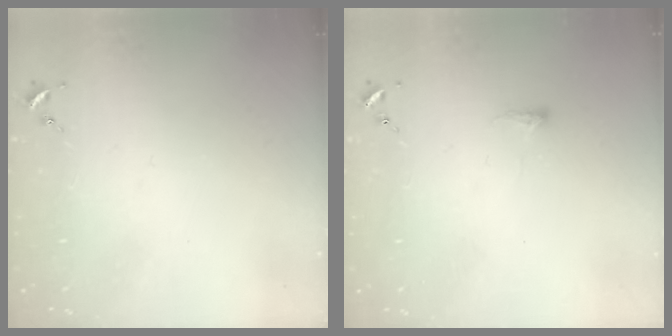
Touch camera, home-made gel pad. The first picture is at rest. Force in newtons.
{"total": 3.9, "press": 3.8, "slide": 1.0}